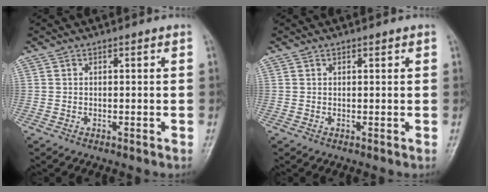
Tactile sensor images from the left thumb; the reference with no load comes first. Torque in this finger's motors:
{"motor_torque": [-0.18, 0.05, -0.60, -0.07, -0.04]}